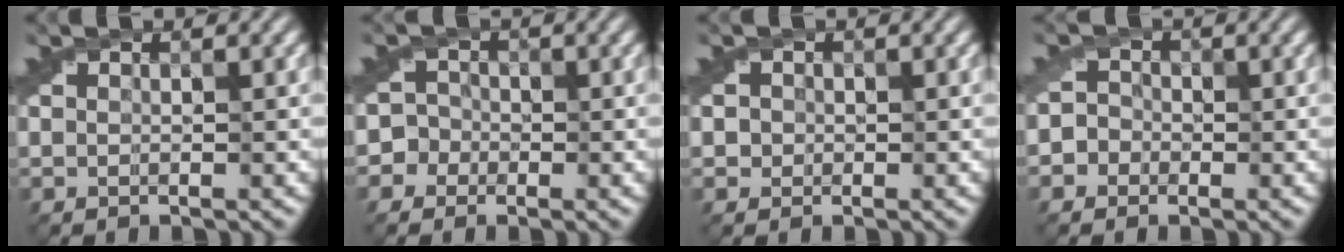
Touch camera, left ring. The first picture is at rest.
{"total": 4.5, "force": [-0.9, 4.3, 1.3], "torque": [0.007, 0.026, -0.059]}
{"total": 1.7, "force": [0.0, 1.6, 0.7], "torque": [-0.015, 0.001, 0.000]}
{"total": 3.3, "force": [-0.7, 3.1, 0.9], "torque": [0.016, 0.021, -0.048]}